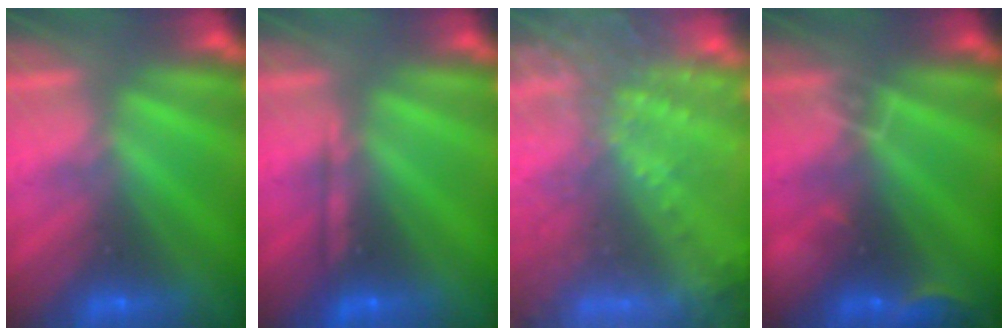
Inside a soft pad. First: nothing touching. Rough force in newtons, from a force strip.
{"total": 2.1}
{"total": 8.0}
{"total": 2.9}